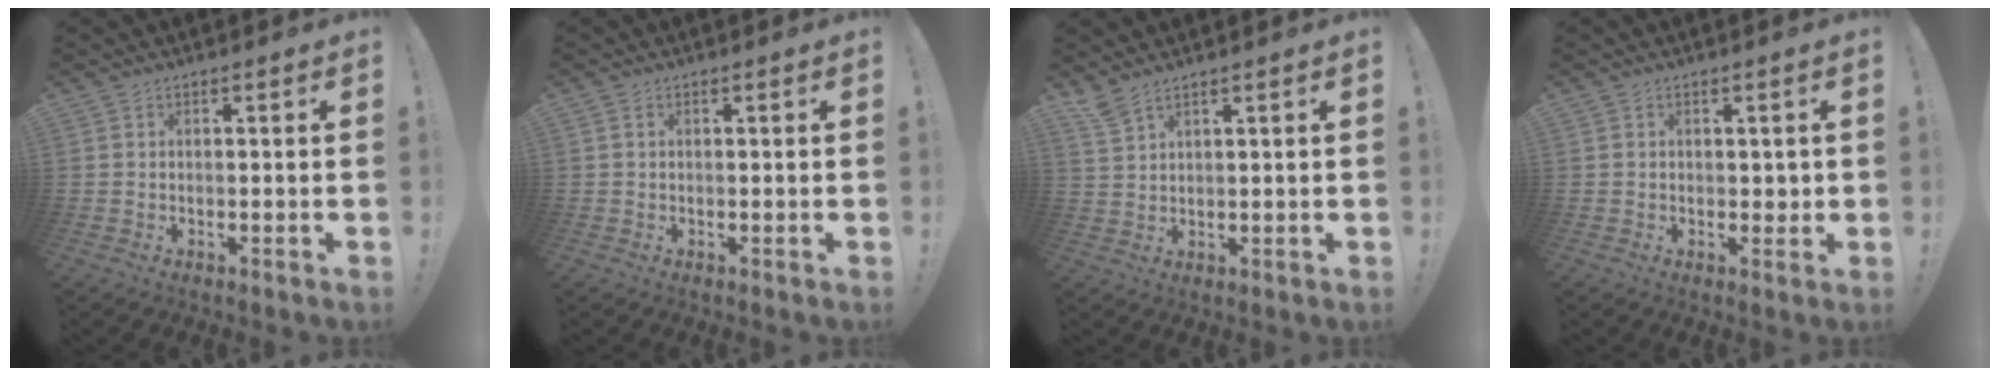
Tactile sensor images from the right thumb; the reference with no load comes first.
{"total": 0.8, "force": [0.3, 0.6, 0.4], "torque": [-0.003, 0.000, 0.005]}
{"total": 4.3, "force": [3.6, 0.8, 2.1], "torque": [-0.048, -0.018, 0.069]}
{"total": 2.0, "force": [0.4, 1.8, 0.7], "torque": [0.001, 0.001, 0.005]}